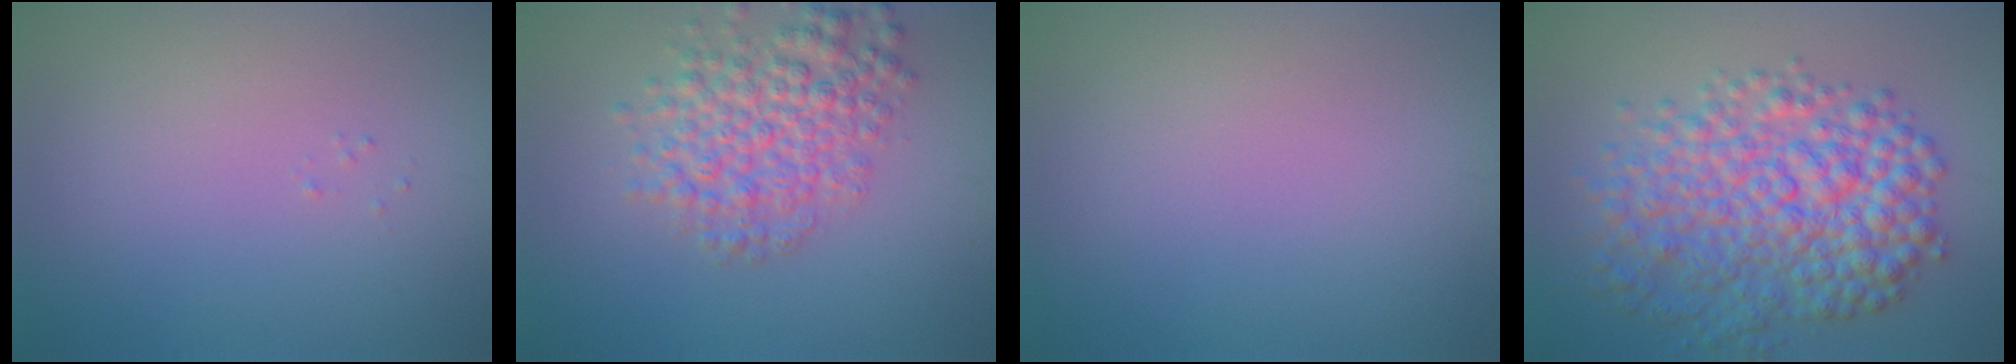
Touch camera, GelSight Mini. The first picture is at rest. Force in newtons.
{"total": 5.2, "press": 5.2, "slide": 0.2}
{"total": 0.0}
{"total": 8.5, "press": 8.5, "slide": 0.1}